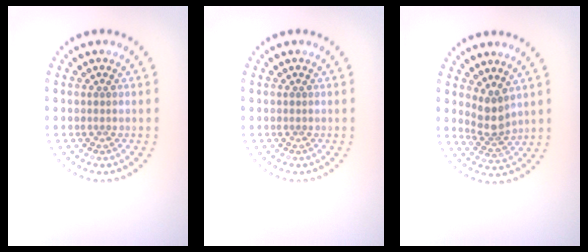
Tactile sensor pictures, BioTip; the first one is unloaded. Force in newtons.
{"total": 0.0}
{"total": 2.7, "press": 2.2, "slide": 1.7}